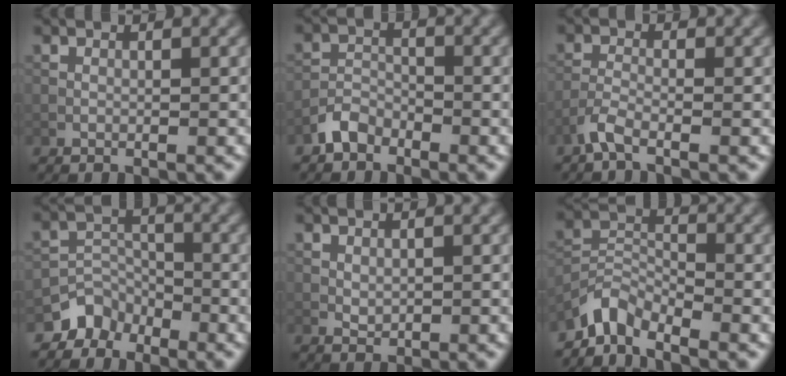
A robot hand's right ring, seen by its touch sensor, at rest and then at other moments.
{"total": 2.4, "force": [-1.9, 1.2, 0.7], "torque": [-0.009, 0.011, -0.042]}
{"total": 2.1, "force": [-1.6, 0.4, 1.3], "torque": [-0.031, -0.002, -0.044]}
{"total": 3.2, "force": [-2.6, 1.9, 0.3], "torque": [0.006, 0.006, -0.052]}
{"total": 0.8, "force": [0.2, 0.6, 0.5], "torque": [-0.011, -0.004, 0.009]}
{"total": 3.6, "force": [-3.3, 1.1, 1.0], "torque": [-0.017, 0.005, -0.079]}